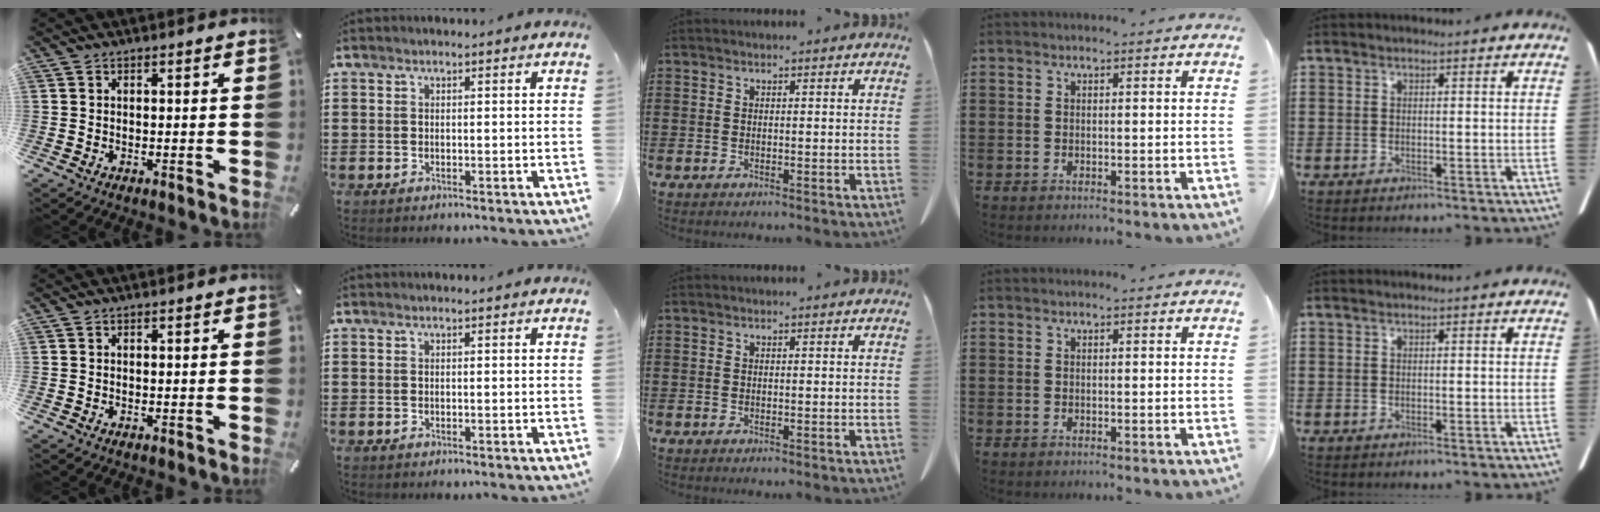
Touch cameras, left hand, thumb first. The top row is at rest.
{}